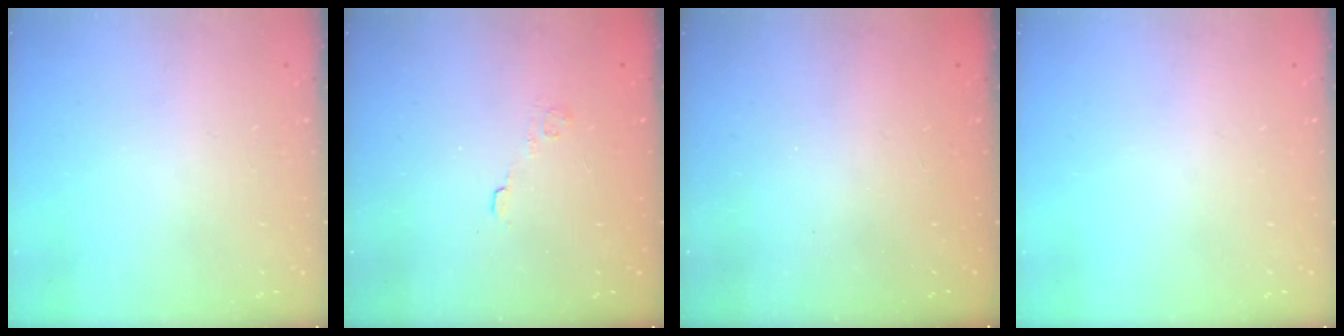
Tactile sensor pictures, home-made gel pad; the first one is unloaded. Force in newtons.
{"total": 2.4, "press": 2.1, "slide": 1.3}
{"total": 2.5, "press": 2.4, "slide": 0.8}
{"total": 0.0}